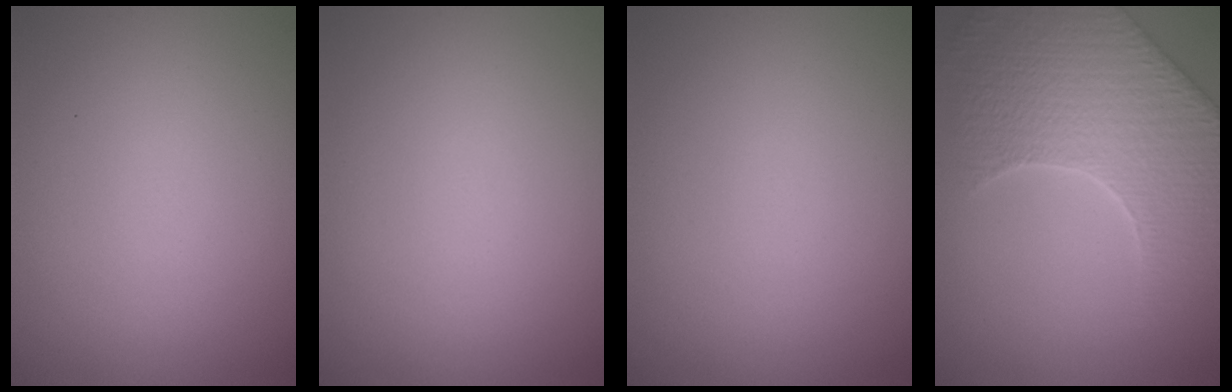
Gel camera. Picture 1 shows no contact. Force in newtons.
{"total": 0.0}
{"total": 0.0}
{"total": 7.5, "press": 6.2, "slide": 4.2}